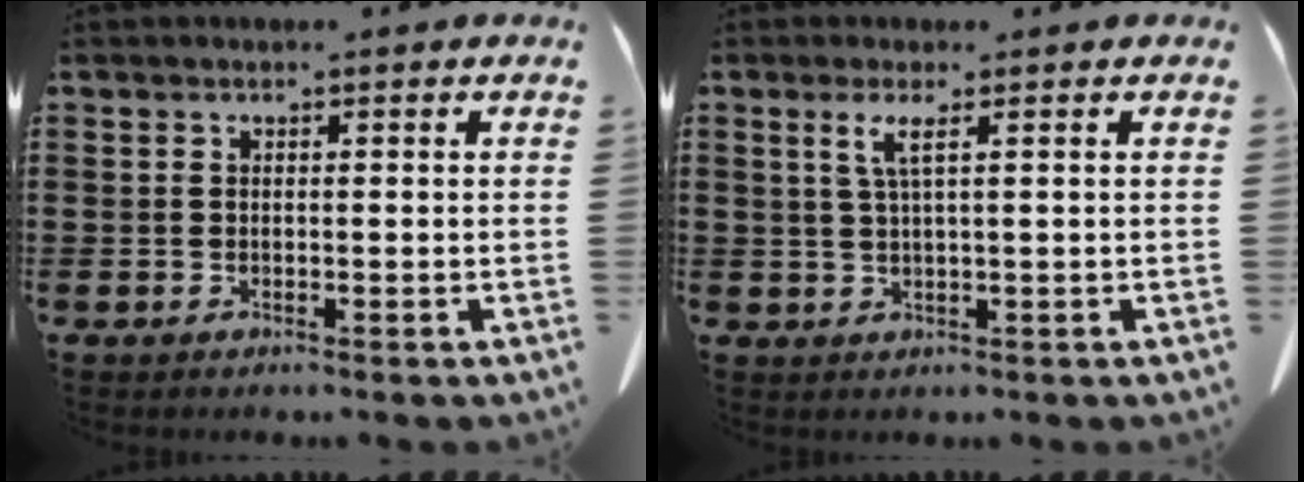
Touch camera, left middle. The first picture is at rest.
{"total": 2.6, "force": [1.0, 0.0, 2.5], "torque": [-0.054, -0.002, 0.016]}